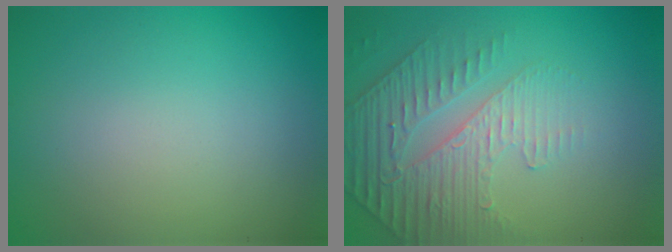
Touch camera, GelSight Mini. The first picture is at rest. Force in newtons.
{"total": 4.6, "press": 3.3, "slide": 3.2}